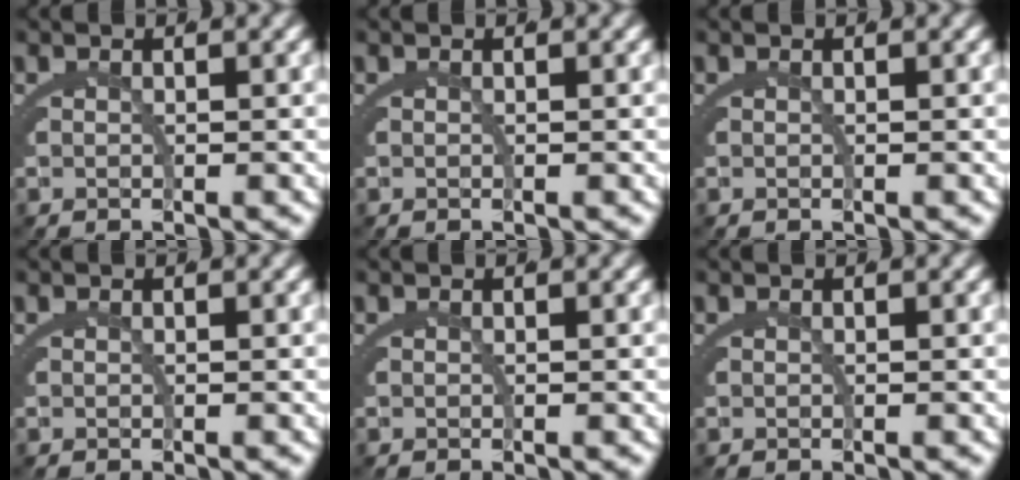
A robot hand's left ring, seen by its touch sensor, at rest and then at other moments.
{"total": 0.0}
{"total": 0.0}
{"total": 0.0}
{"total": 0.0}
{"total": 0.0}